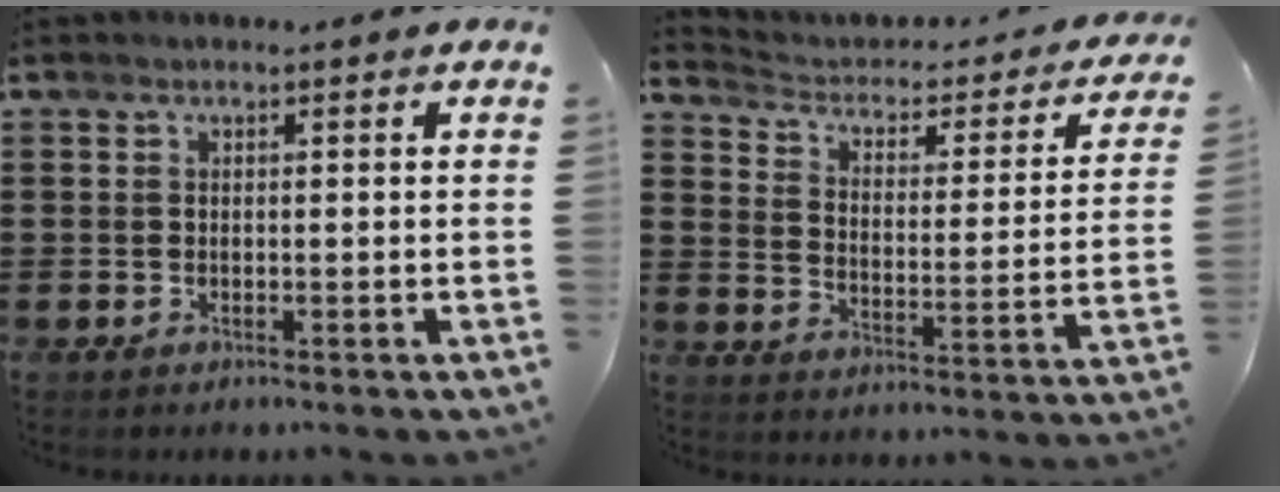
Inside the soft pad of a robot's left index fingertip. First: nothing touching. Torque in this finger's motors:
{"motor_torque": [2.14, 0.00, 0.08, -0.01]}